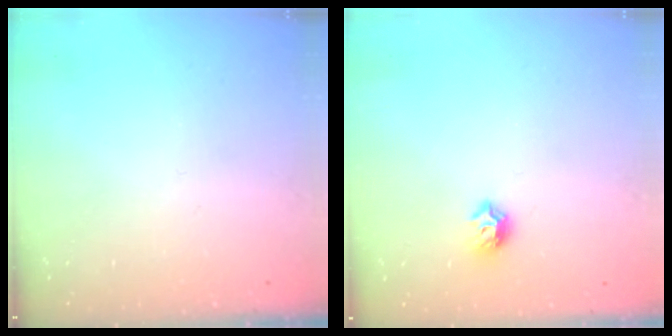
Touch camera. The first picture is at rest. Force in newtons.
{"total": 6.3, "press": 6.2, "slide": 0.9}